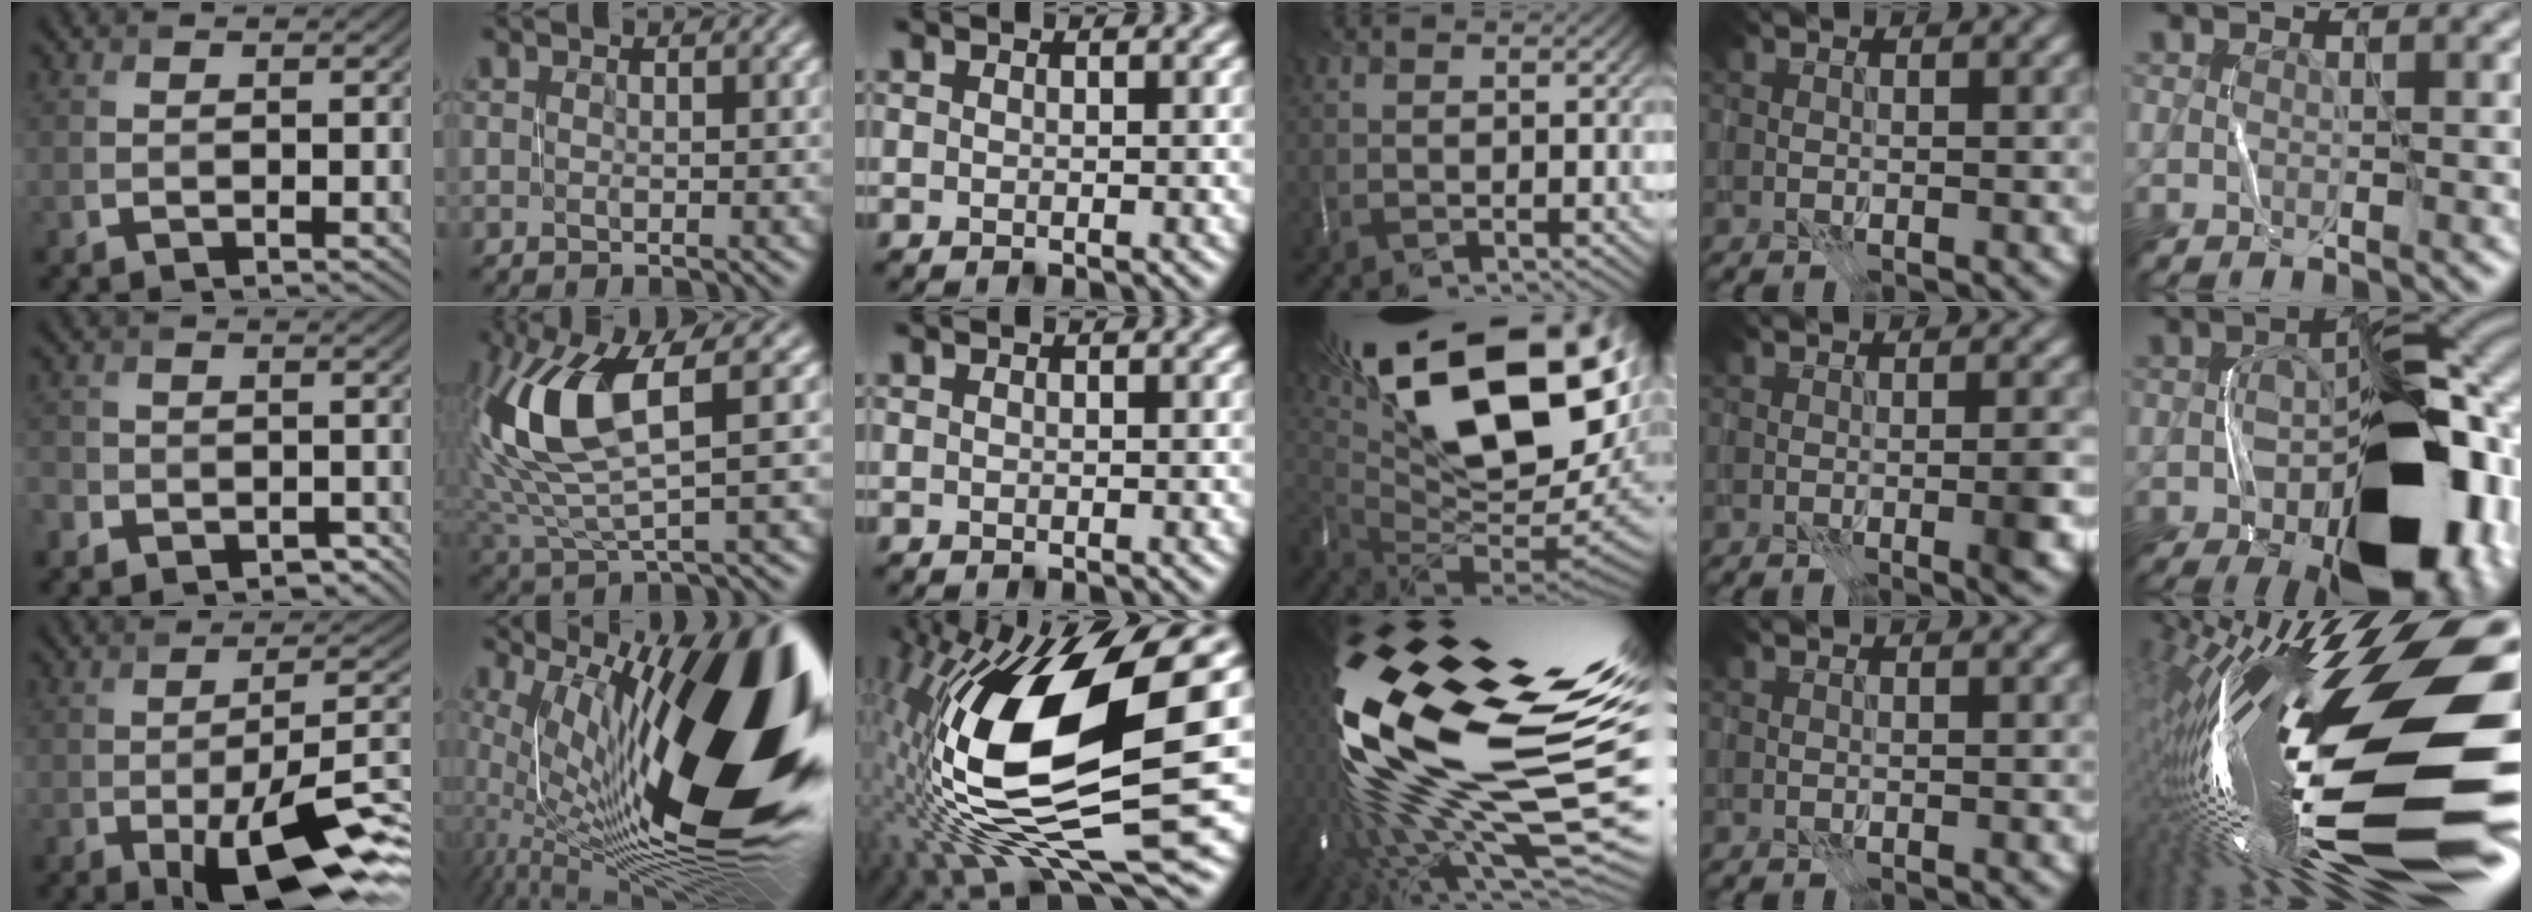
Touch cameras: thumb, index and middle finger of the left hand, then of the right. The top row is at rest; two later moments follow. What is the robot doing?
{"motion": "open", "object": "stapler"}